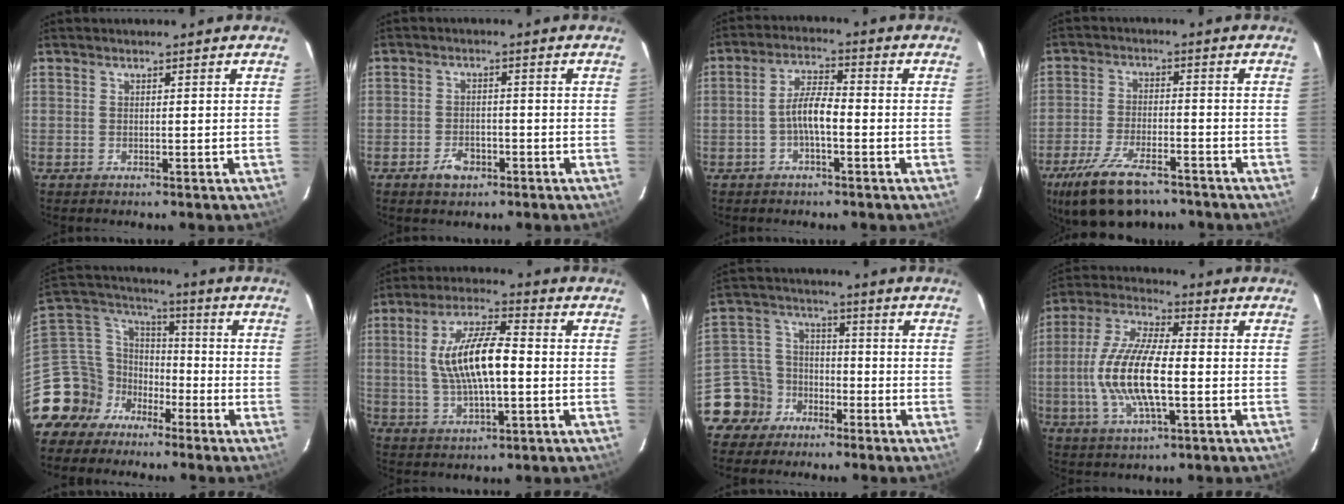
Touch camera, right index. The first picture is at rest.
{"total": 4.2, "force": [-2.5, 2.8, 2.0], "torque": [-0.044, 0.004, -0.036]}
{"total": 5.3, "force": [-1.8, 1.4, 4.7], "torque": [-0.097, 0.014, -0.035]}
{"total": 14.3, "force": [-10.3, 5.7, 8.1], "torque": [-0.182, -0.023, -0.178]}
{"total": 13.0, "force": [-8.5, 9.5, 2.8], "torque": [-0.079, 0.048, -0.161]}
{"total": 12.6, "force": [-0.1, 4.1, 11.9], "torque": [-0.229, 0.010, 0.002]}
{"total": 9.2, "force": [-5.9, 7.1, 0.8], "torque": [-0.036, 0.035, -0.112]}
{"total": 14.7, "force": [-2.2, 4.7, 13.8], "torque": [-0.285, -0.001, -0.044]}